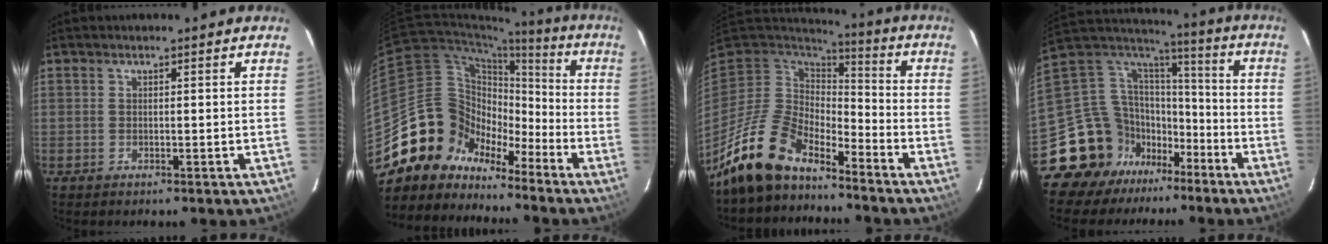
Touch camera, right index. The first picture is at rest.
{"total": 14.9, "force": [-10.6, 10.1, 2.8], "torque": [-0.057, 0.060, -0.195]}
{"total": 14.3, "force": [-11.7, 5.5, 6.0], "torque": [-0.131, -0.003, -0.218]}
{"total": 18.4, "force": [-12.4, 12.8, 4.5], "torque": [-0.120, 0.054, -0.211]}